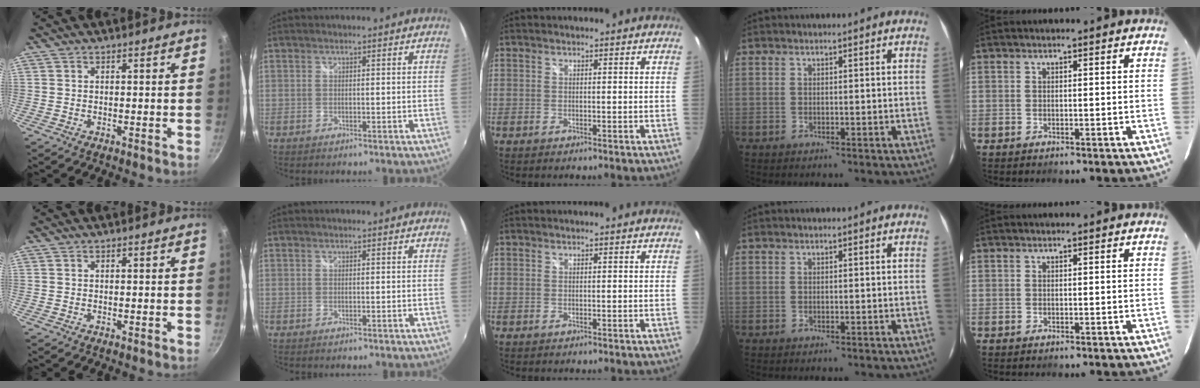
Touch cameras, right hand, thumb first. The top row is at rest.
{}